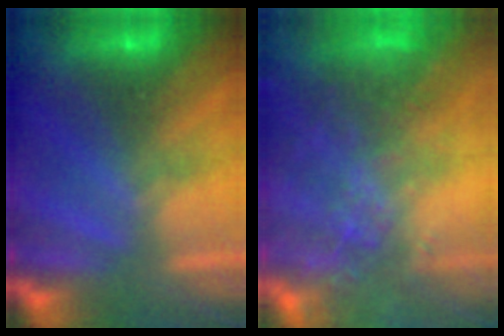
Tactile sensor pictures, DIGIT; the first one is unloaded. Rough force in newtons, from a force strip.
{"total": 8.6}